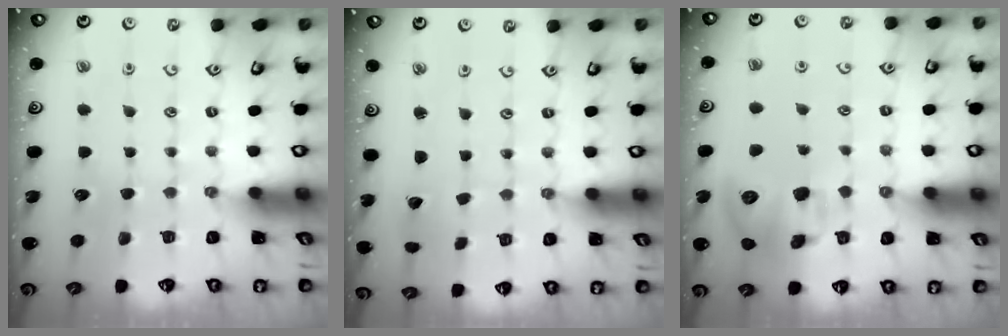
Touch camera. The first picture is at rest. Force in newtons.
{"total": 1.7, "press": 1.7, "slide": 0.1}
{"total": 10.9, "press": 10.7, "slide": 2.0}